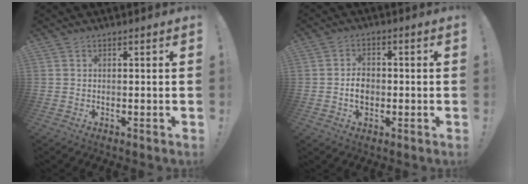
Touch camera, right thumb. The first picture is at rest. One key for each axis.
{"total": 4.8, "fx": -0.9, "fy": 3.6, "fz": 3.1, "tx": -0.039, "ty": 0.001, "tz": -0.020}